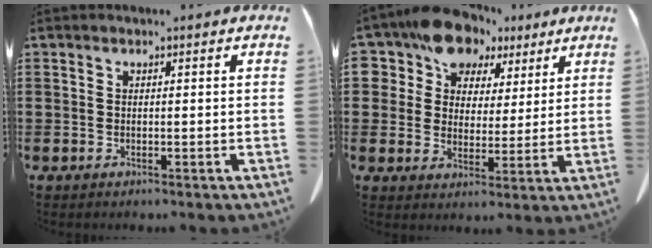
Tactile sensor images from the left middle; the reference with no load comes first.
{"total": 10.5, "force": [8.0, 6.4, 2.5], "torque": [-0.083, -0.029, 0.152]}